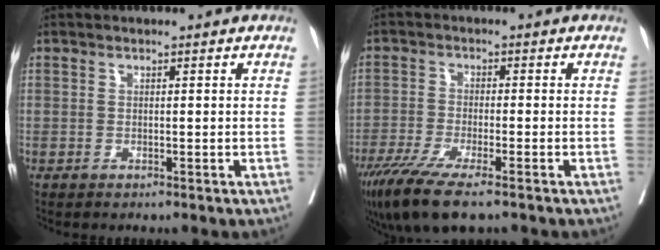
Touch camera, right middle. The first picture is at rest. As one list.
[{"total": 10.3, "force": [-7.4, 1.5, 7.1], "torque": [-0.122, -0.025, -0.124]}]